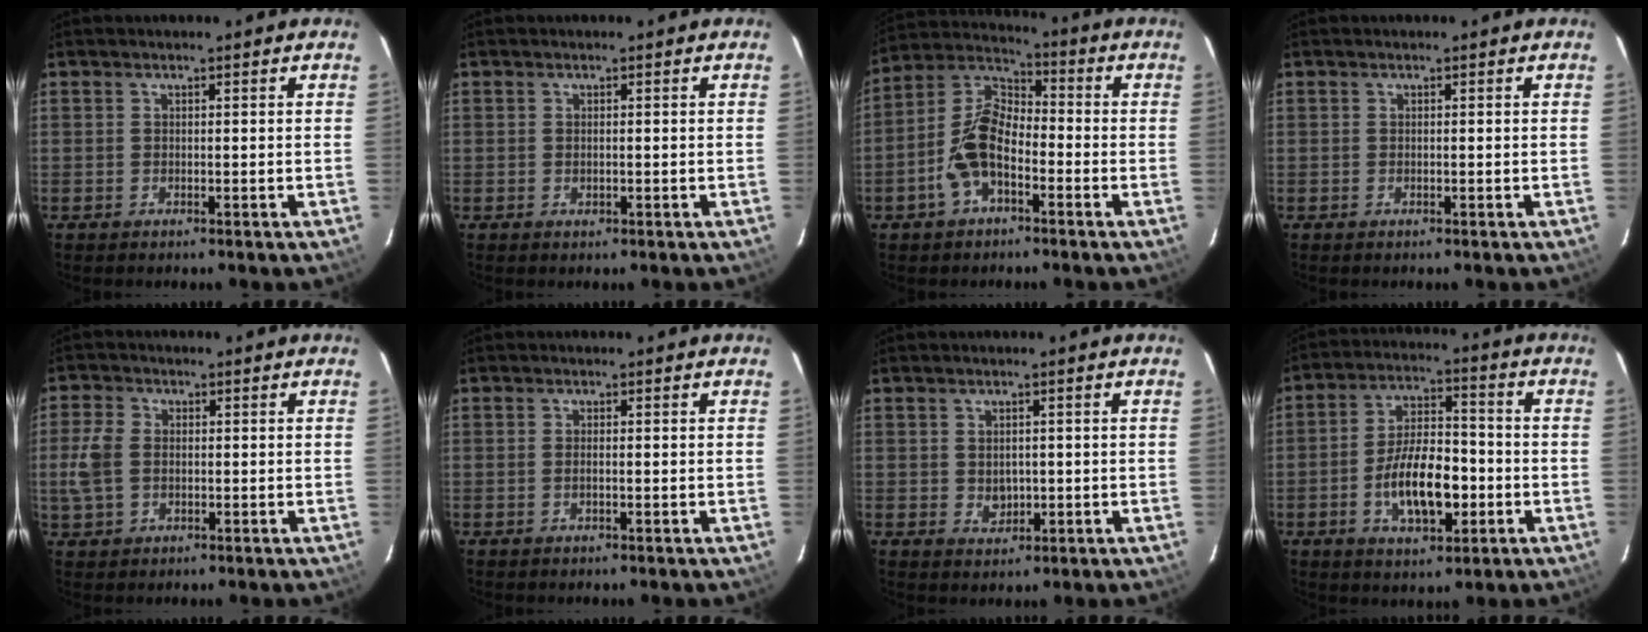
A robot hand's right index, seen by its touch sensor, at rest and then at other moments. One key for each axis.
{"total": 0.6, "fx": 0.1, "fy": 0.5, "fz": 0.4, "tx": -0.007, "ty": 0.001, "tz": 0.002}
{"total": 10.2, "fx": -4.1, "fy": 5.6, "fz": 7.5, "tx": -0.160, "ty": 0.021, "tz": -0.080}
{"total": 0.0}
{"total": 5.6, "fx": -0.4, "fy": 4.1, "fz": 3.8, "tx": -0.093, "ty": 0.006, "tz": -0.007}
{"total": 0.8, "fx": -0.2, "fy": 0.2, "fz": 0.8, "tx": -0.017, "ty": 0.001, "tz": -0.004}
{"total": 2.9, "fx": 0.0, "fy": 2.5, "fz": 1.5, "tx": -0.024, "ty": 0.000, "tz": 0.005}
{"total": 12.1, "fx": -3.6, "fy": 5.5, "fz": 10.1, "tx": -0.193, "ty": 0.010, "tz": -0.054}